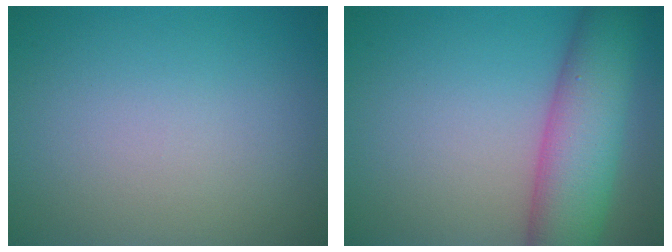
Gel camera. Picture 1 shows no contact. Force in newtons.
{"total": 8.6, "press": 8.6, "slide": 0.3}